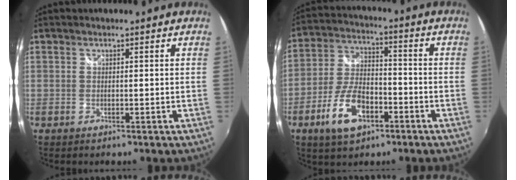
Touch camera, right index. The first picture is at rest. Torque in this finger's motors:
{"motor_torque": [0.49, -0.38, 0.36, 0.08]}